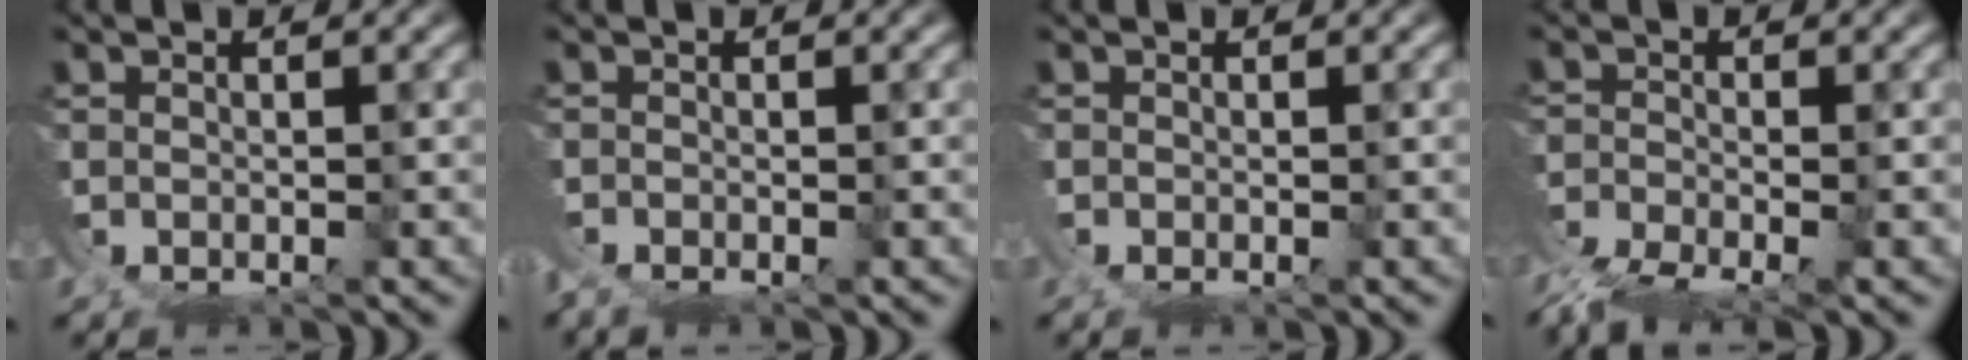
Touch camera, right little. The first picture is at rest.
{"total": 1.4, "force": [-1.2, 0.6, 0.4], "torque": [-0.013, -0.007, -0.022]}
{"total": 0.6, "force": [-0.4, 0.3, 0.2], "torque": [-0.008, -0.007, -0.005]}
{"total": 3.9, "force": [-3.4, 0.6, 1.7], "torque": [-0.030, -0.023, -0.057]}